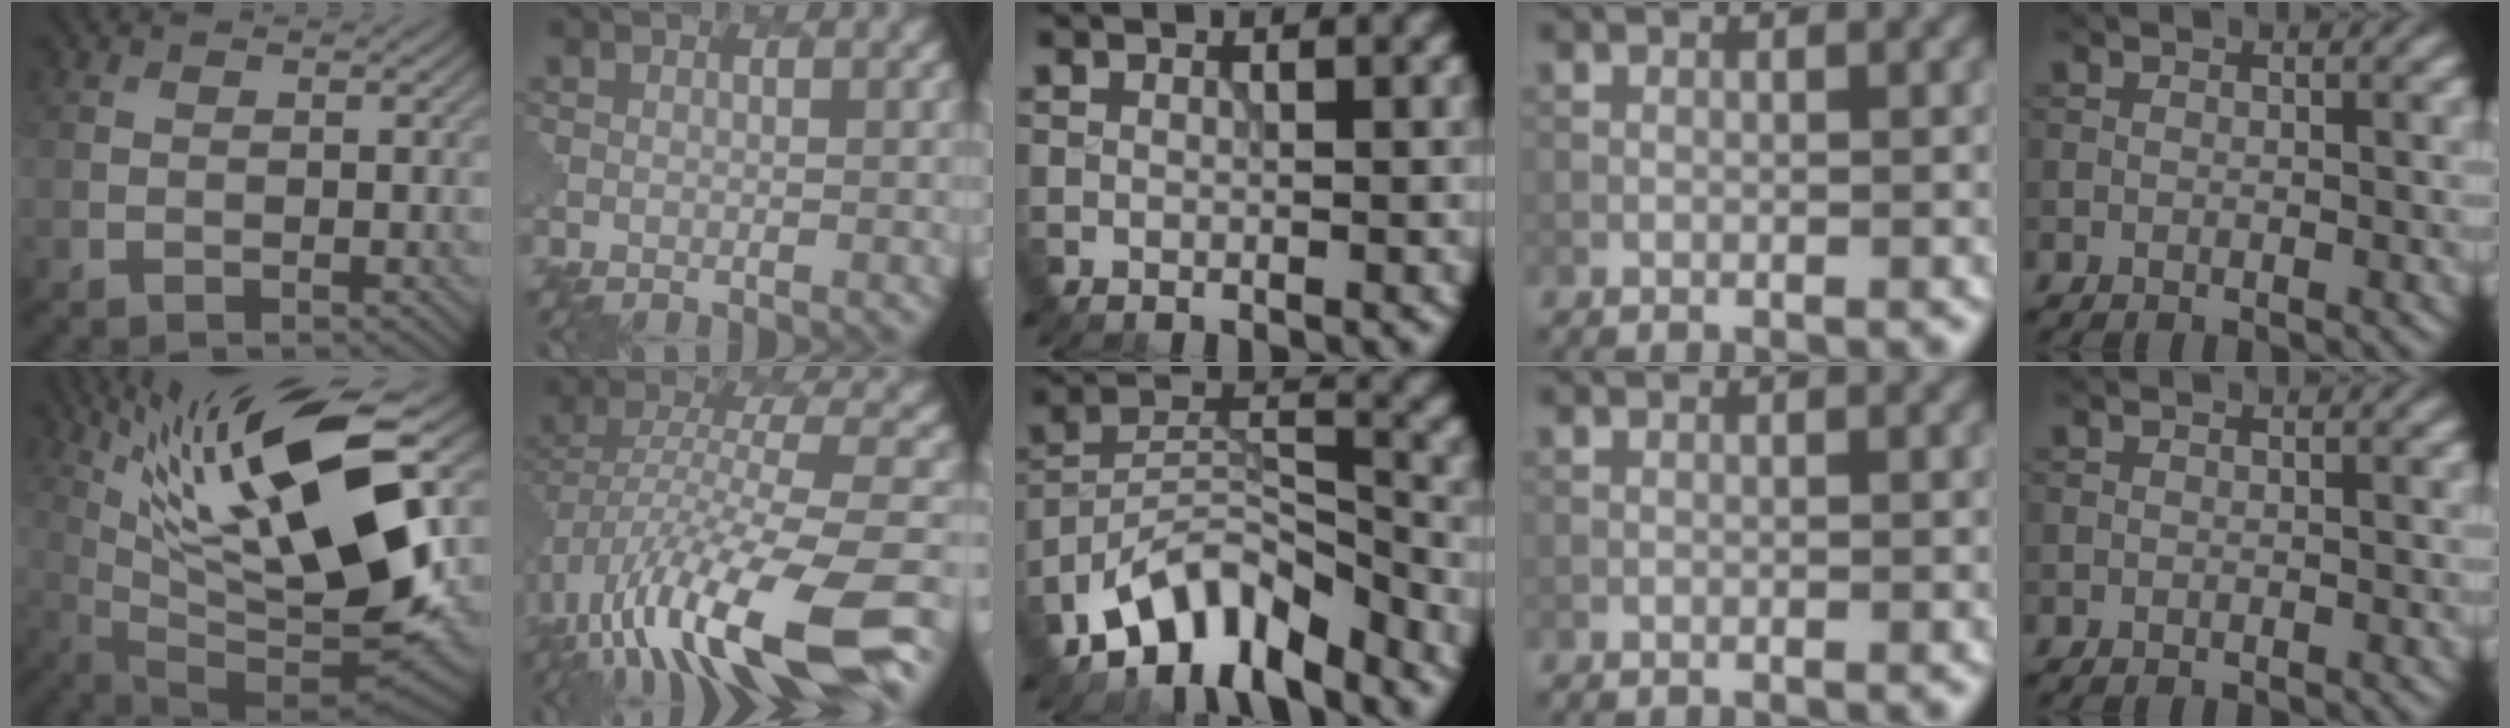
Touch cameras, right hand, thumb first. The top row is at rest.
{"thumb": {"total": 19.3, "force": [7.7, 5.1, 17.0], "torque": [-0.313, 0.004, 0.150]}, "index": {"total": 14.0, "force": [-7.2, 4.7, 11.1], "torque": [-0.206, 0.004, -0.117]}, "middle": {"total": 7.8, "force": [-6.1, 3.0, 3.9], "torque": [-0.056, 0.003, -0.120]}}